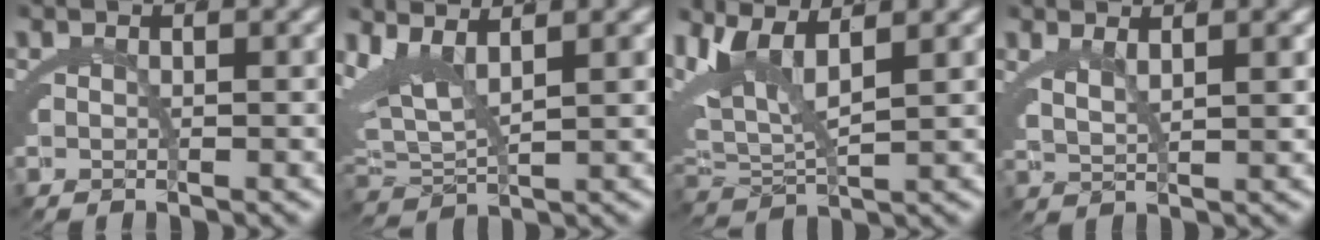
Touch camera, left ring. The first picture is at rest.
{"total": 6.1, "force": [2.2, 3.7, 4.4], "torque": [-0.116, -0.004, 0.047]}
{"total": 7.9, "force": [3.5, 4.5, 5.5], "torque": [-0.145, 0.000, 0.063]}
{"total": 2.3, "force": [1.7, 0.2, 1.5], "torque": [-0.030, -0.008, 0.041]}